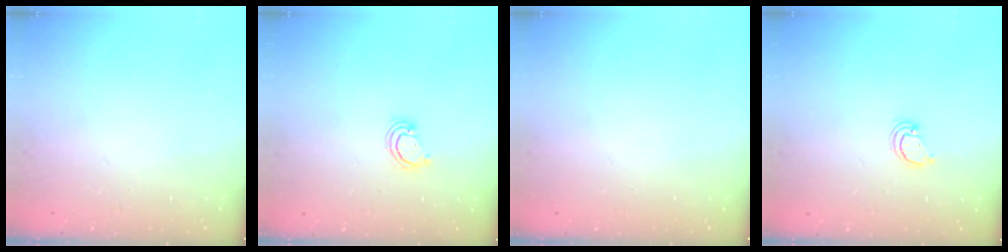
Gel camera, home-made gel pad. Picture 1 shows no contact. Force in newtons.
{"total": 2.3, "press": 2.3, "slide": 0.3}
{"total": 0.0}
{"total": 2.4, "press": 2.4, "slide": 0.2}